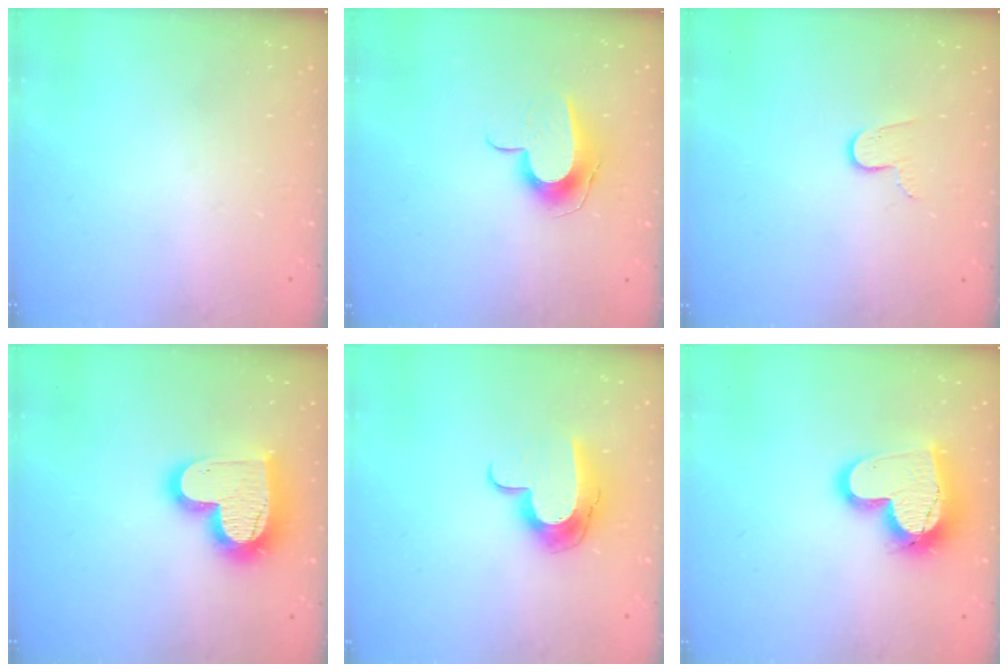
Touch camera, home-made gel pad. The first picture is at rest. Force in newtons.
{"total": 9.6, "press": 9.6, "slide": 0.1}
{"total": 6.0, "press": 6.0, "slide": 0.5}
{"total": 18.8, "press": 18.7, "slide": 1.6}
{"total": 11.3, "press": 11.3, "slide": 0.2}
{"total": 17.1, "press": 17.0, "slide": 1.5}